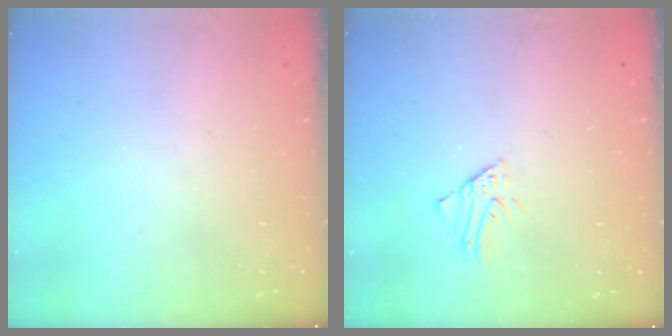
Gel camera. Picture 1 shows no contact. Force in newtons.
{"total": 1.6, "press": 1.6, "slide": 0.1}